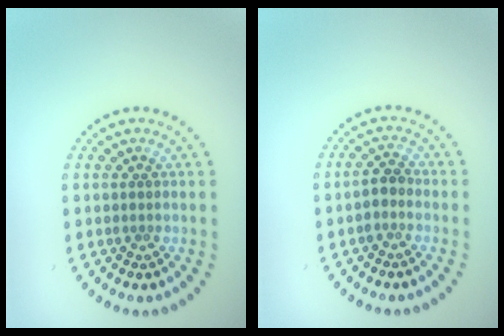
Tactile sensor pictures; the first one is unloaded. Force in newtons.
{"total": 1.5, "press": 1.3, "slide": 0.7}